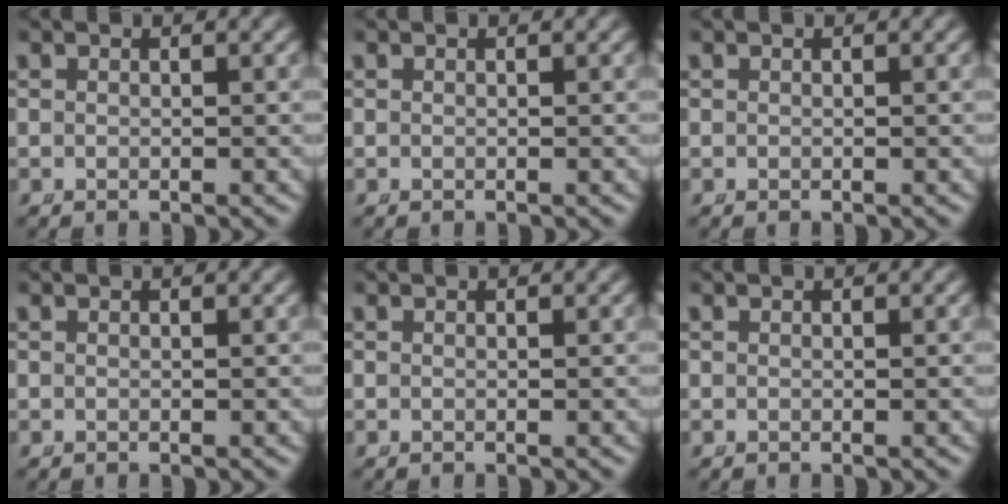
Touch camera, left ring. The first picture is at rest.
{"total": 0.0}
{"total": 0.0}
{"total": 0.0}
{"total": 0.0}
{"total": 0.0}